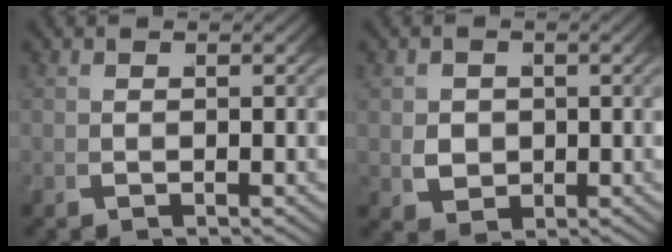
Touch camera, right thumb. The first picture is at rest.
{"total": 2.6, "force": [0.4, 2.1, 1.5], "torque": [-0.030, -0.019, 0.023]}